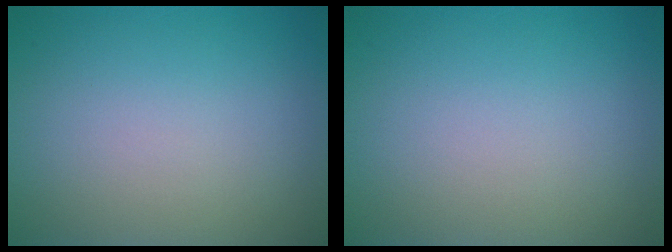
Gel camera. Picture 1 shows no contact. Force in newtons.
{"total": 0.0}